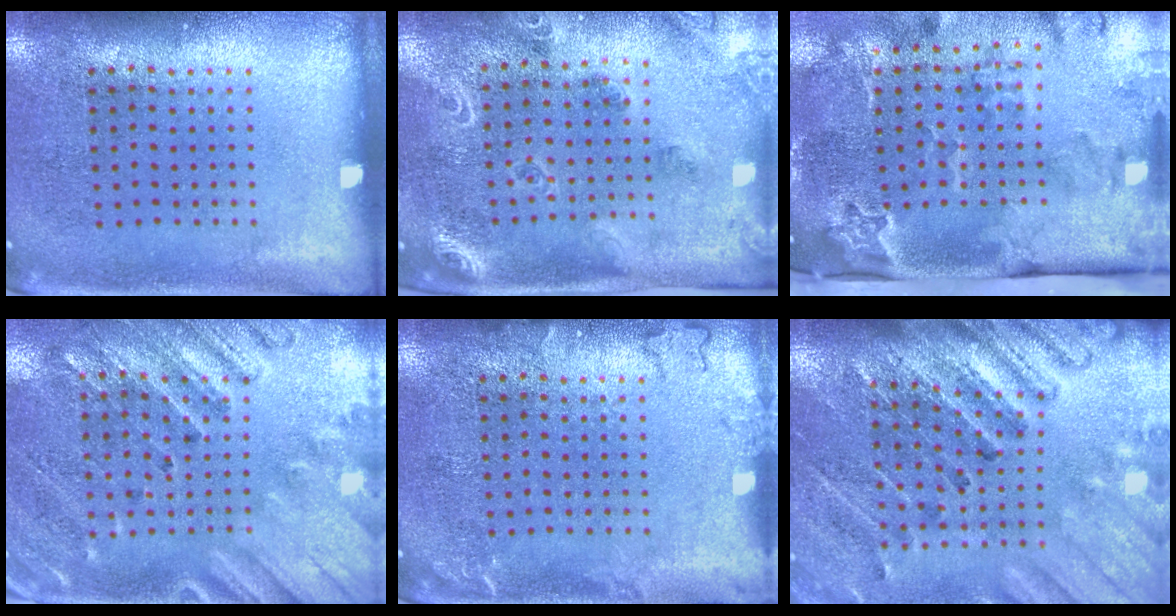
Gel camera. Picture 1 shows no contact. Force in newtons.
{"total": 1.8, "press": 1.8, "slide": 0.4}
{"total": 3.6, "press": 2.4, "slide": 2.6}
{"total": 2.5, "press": 2.1, "slide": 1.4}
{"total": 1.6, "press": 1.6, "slide": 0.3}
{"total": 2.7, "press": 2.6, "slide": 0.2}